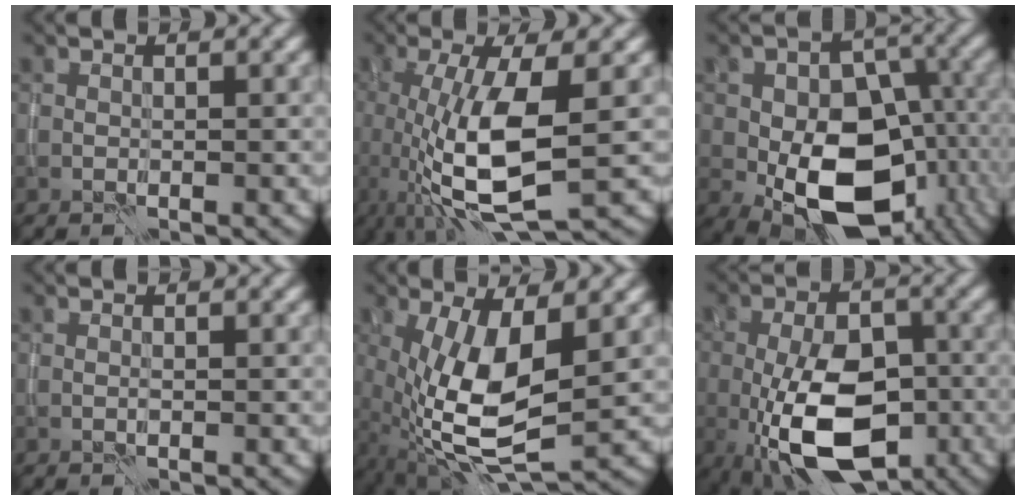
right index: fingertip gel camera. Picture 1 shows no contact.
{"total": 9.4, "force": [-1.1, 3.2, 8.8], "torque": [-0.181, -0.020, -0.014]}
{"total": 15.5, "force": [-4.2, 10.0, 11.0], "torque": [-0.177, -0.023, -0.052]}
{"total": 0.0}
{"total": 10.0, "force": [-0.7, 4.0, 9.1], "torque": [-0.189, -0.014, -0.015]}
{"total": 11.5, "force": [-3.9, 6.0, 9.0], "torque": [-0.161, -0.014, -0.068]}